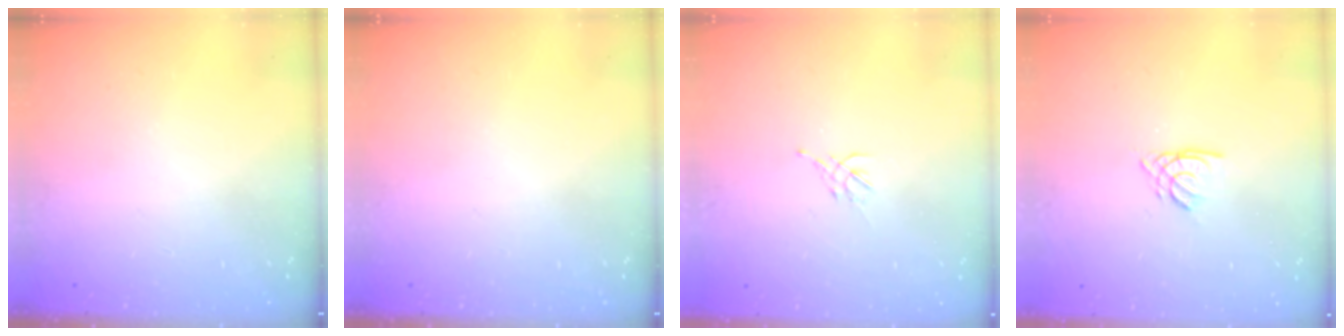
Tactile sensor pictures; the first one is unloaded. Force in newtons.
{"total": 0.0}
{"total": 1.5, "press": 1.4, "slide": 0.6}
{"total": 2.2, "press": 2.2, "slide": 0.0}